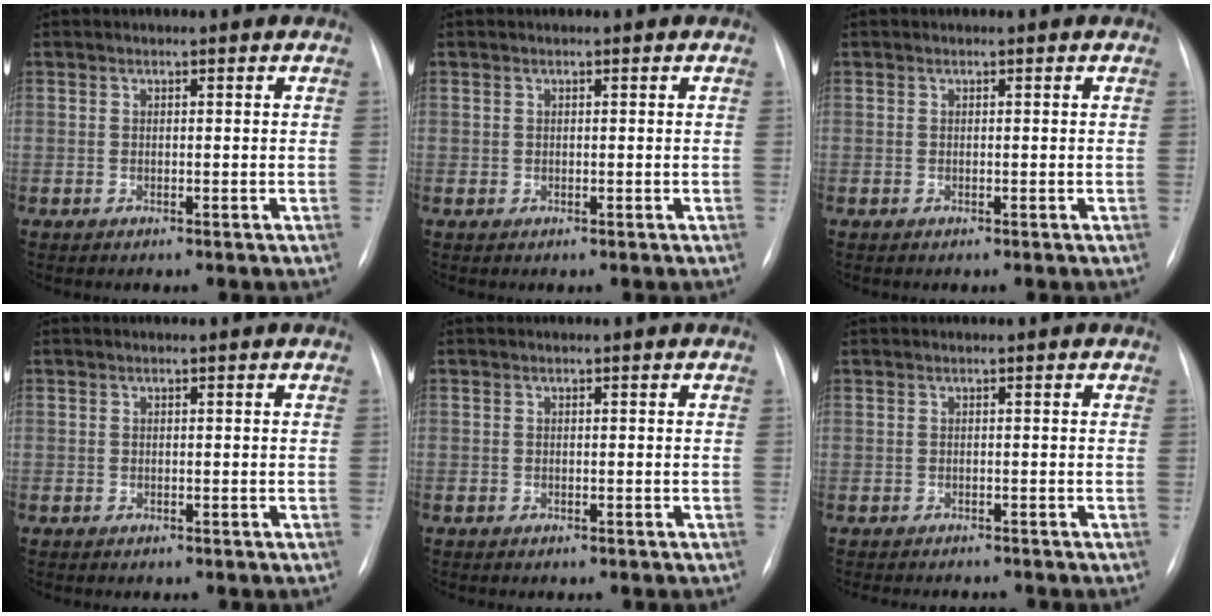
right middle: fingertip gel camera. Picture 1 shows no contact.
{"total": 0.0}
{"total": 0.0}
{"total": 0.6, "force": [-0.4, 0.3, 0.1], "torque": [-0.008, 0.001, -0.008]}
{"total": 0.9, "force": [-0.7, 0.5, 0.3], "torque": [-0.010, 0.000, -0.010]}
{"total": 5.8, "force": [-5.3, 1.5, 2.0], "torque": [-0.021, -0.001, -0.067]}